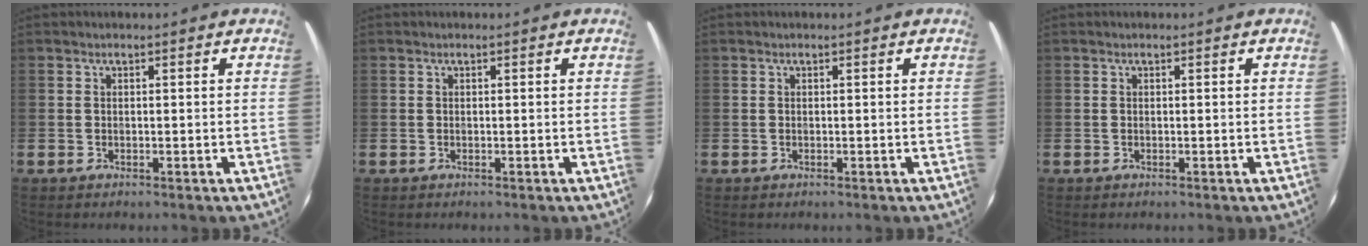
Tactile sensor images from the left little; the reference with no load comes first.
{"total": 0.0}
{"total": 0.0}
{"total": 0.0}